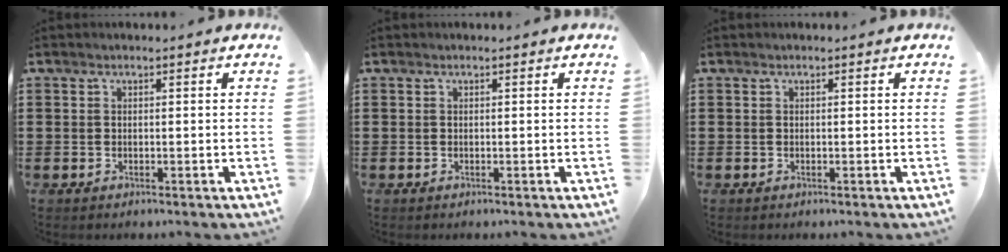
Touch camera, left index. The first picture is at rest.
{"total": 0.0}
{"total": 0.0}